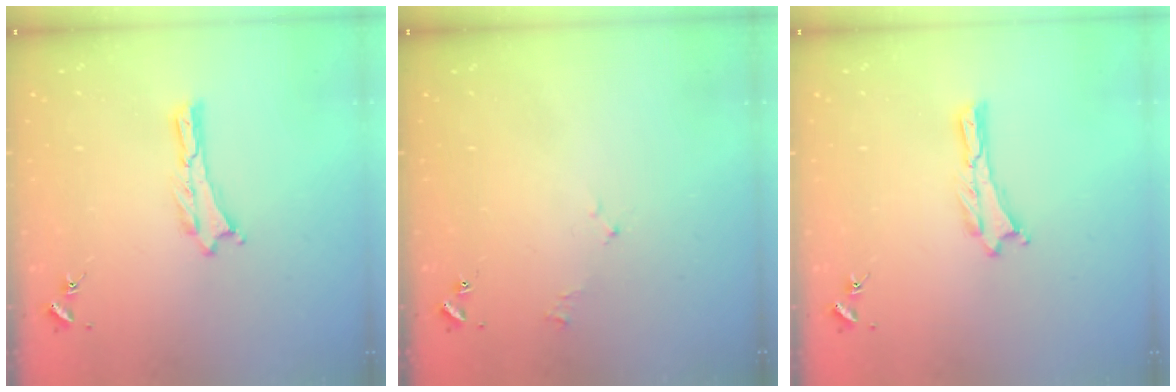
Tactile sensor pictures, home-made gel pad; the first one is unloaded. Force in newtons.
{"total": 1.6, "press": 1.5, "slide": 0.3}
{"total": 0.0}